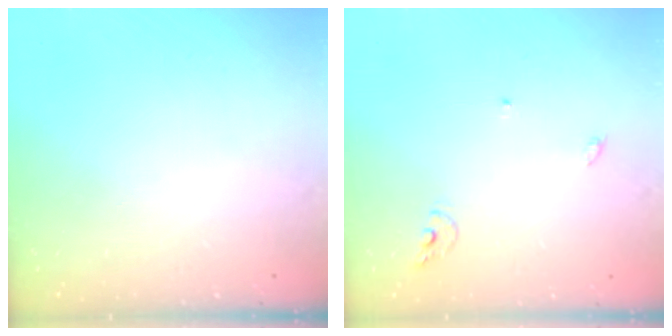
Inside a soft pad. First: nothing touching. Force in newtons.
{"total": 4.9, "press": 4.9, "slide": 0.4}